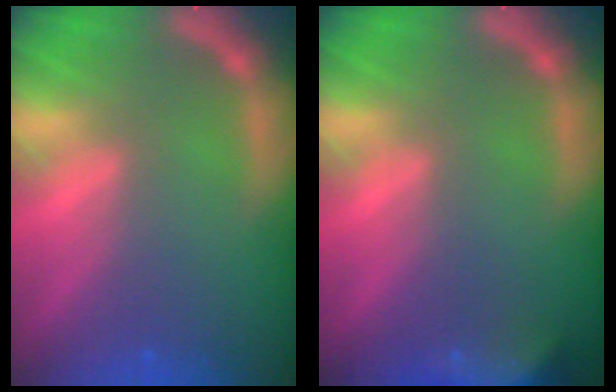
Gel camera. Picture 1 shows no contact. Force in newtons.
{"total": 7.4}